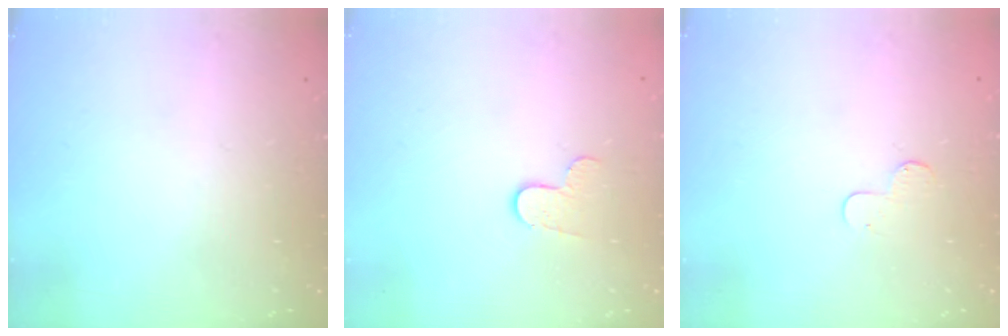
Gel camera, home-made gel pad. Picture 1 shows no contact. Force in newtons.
{"total": 5.7, "press": 5.7, "slide": 0.5}
{"total": 3.7, "press": 3.7, "slide": 0.3}